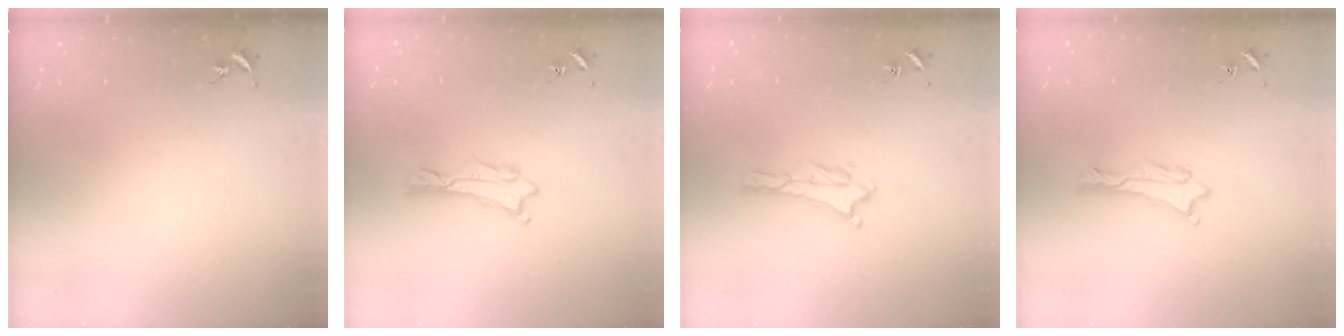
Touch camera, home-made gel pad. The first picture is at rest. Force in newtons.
{"total": 0.5, "press": 0.5, "slide": 0.1}
{"total": 1.6, "press": 1.6, "slide": 0.3}
{"total": 0.8, "press": 0.8, "slide": 0.2}